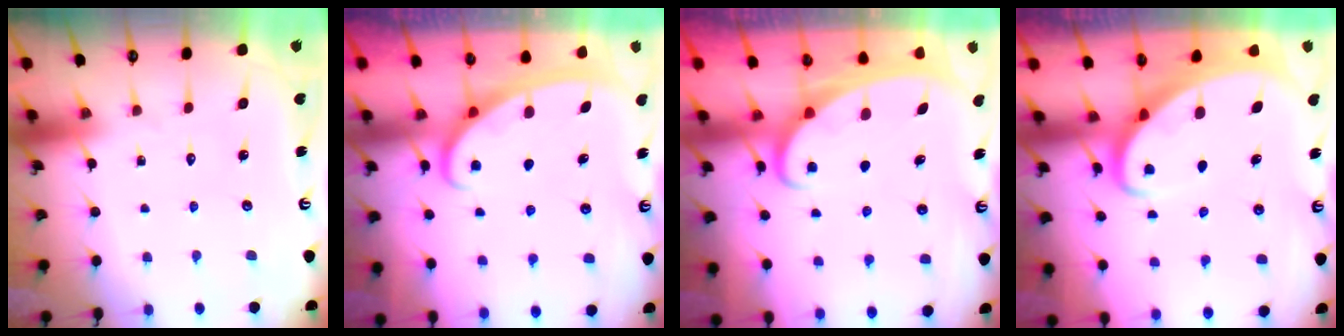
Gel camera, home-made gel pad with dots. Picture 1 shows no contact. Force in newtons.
{"total": 2.9, "press": 2.9, "slide": 0.3}
{"total": 2.1, "press": 2.1, "slide": 0.3}
{"total": 3.6, "press": 3.6, "slide": 0.4}